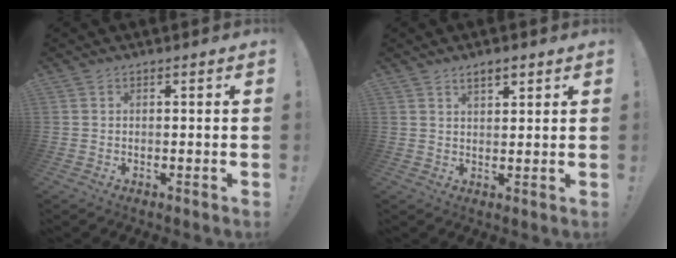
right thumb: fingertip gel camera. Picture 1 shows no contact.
{"total": 3.8, "force": [2.6, 1.4, 2.4], "torque": [-0.035, -0.011, 0.043]}